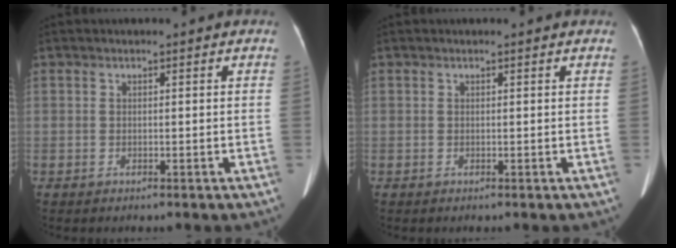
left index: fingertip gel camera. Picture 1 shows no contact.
{"total": 0.5, "force": [0.5, 0.0, 0.1], "torque": [-0.003, 0.000, 0.002]}